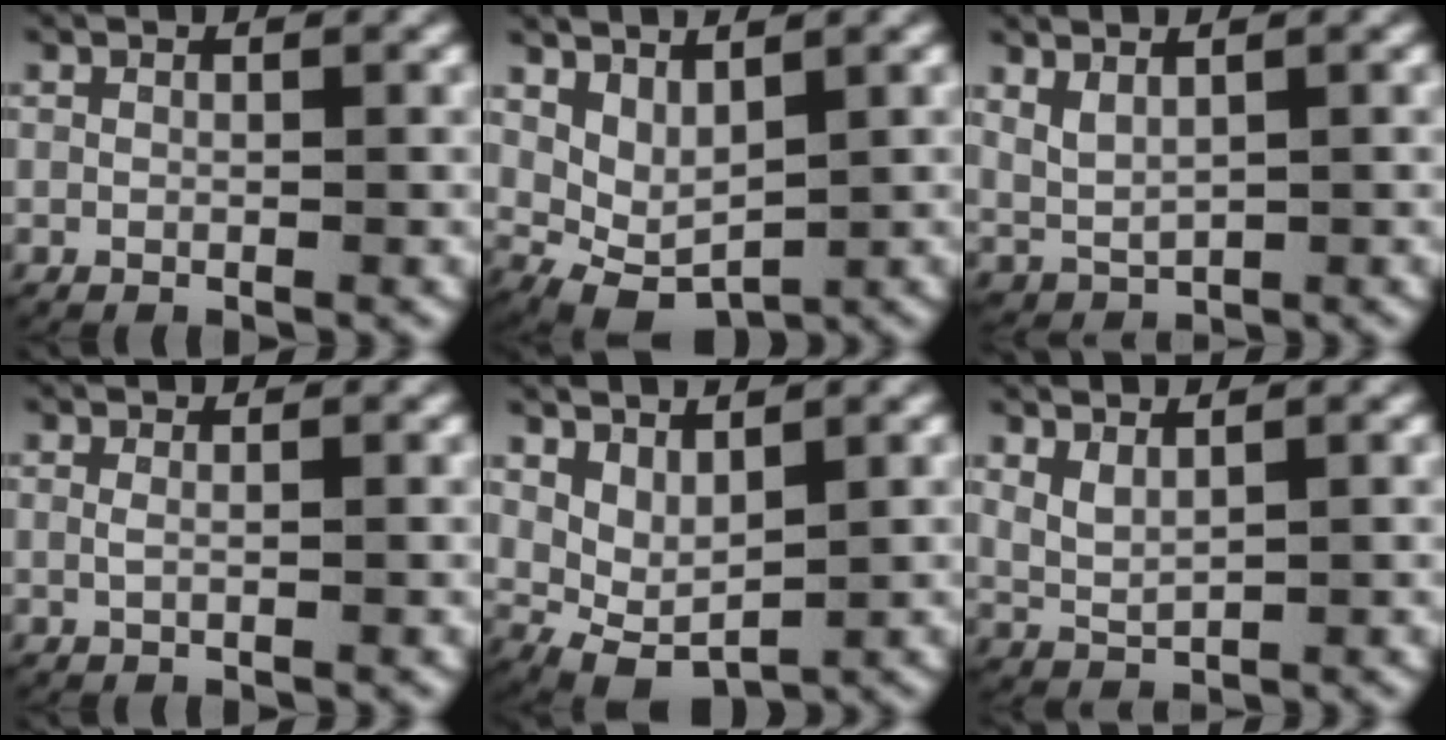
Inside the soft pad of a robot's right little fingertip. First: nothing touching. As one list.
[{"total": 5.6, "force": [-0.9, 4.6, 3.2], "torque": [-0.078, -0.033, -0.005]}, {"total": 3.0, "force": [0.9, 2.4, 1.6], "torque": [-0.048, -0.009, 0.027]}, {"total": 0.6, "force": [0.1, -0.1, 0.6], "torque": [-0.018, -0.003, 0.003]}, {"total": 4.8, "force": [-0.2, 3.8, 2.9], "torque": [-0.069, -0.028, 0.005]}, {"total": 2.6, "force": [1.2, 1.8, 1.5], "torque": [-0.043, -0.006, 0.029]}]